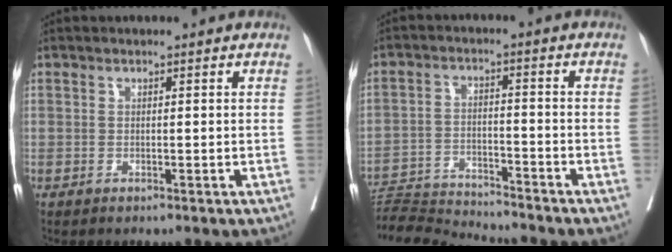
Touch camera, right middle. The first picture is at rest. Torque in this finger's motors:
{"motor_torque": [-0.18, -1.33, -0.02, 0.00]}